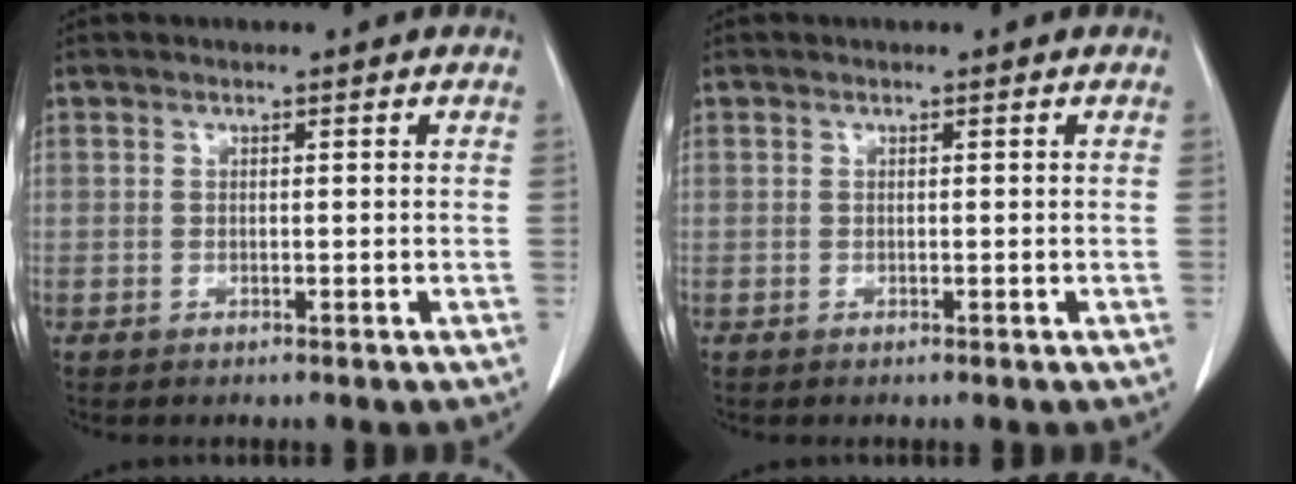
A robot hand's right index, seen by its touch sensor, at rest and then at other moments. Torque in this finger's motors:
{"motor_torque": [0.00, 0.00, 0.00, 0.00]}